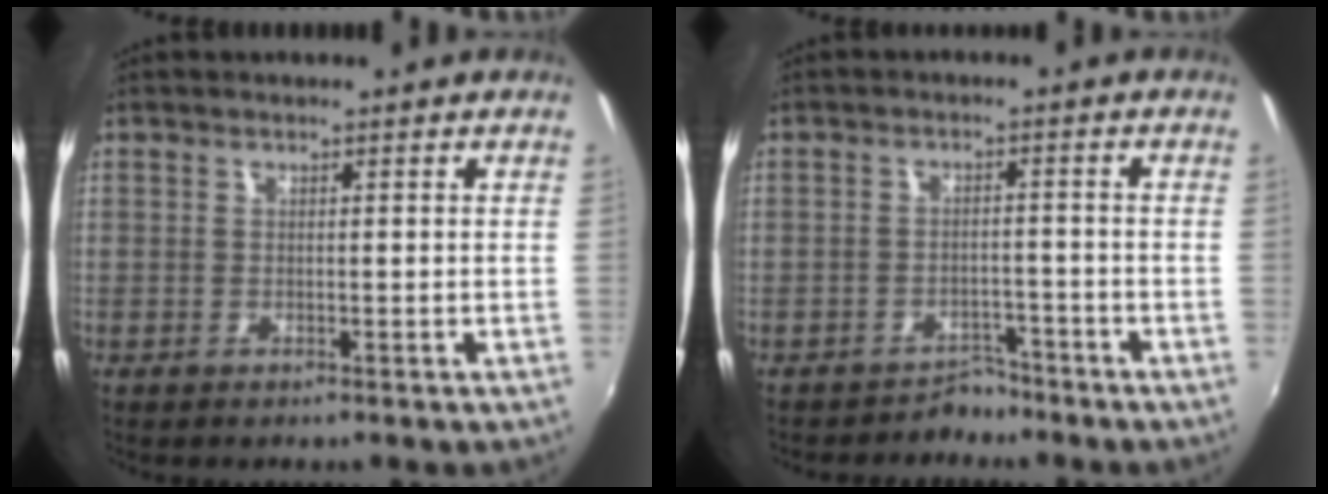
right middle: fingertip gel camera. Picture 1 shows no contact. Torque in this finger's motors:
{"motor_torque": [-0.33, -0.29, -0.04, -0.07]}